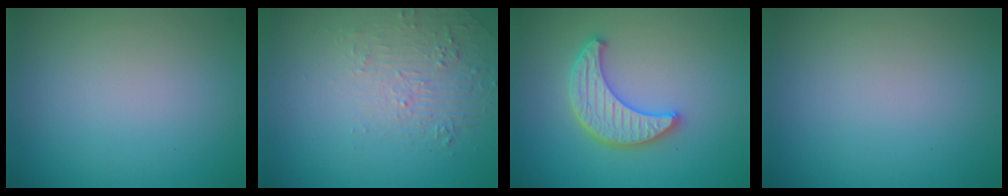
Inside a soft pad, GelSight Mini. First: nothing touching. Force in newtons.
{"total": 2.1, "press": 0.9, "slide": 1.9}
{"total": 4.1, "press": 3.7, "slide": 1.8}
{"total": 0.0}